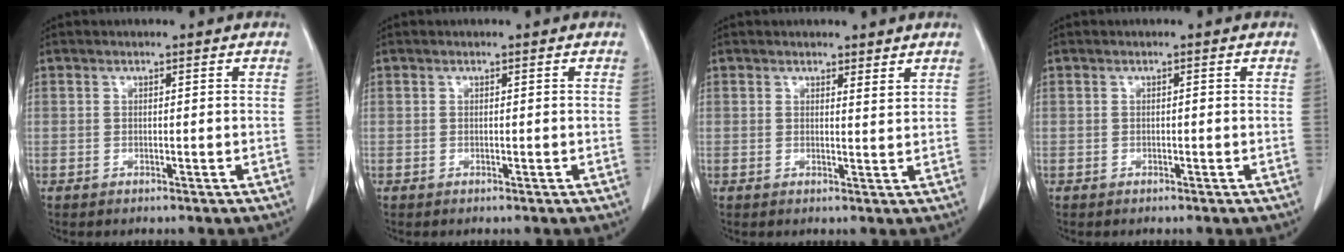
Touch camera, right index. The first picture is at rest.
{"total": 0.0}
{"total": 1.6, "force": [1.4, 0.2, 0.6], "torque": [-0.009, -0.010, 0.017]}
{"total": 0.0}